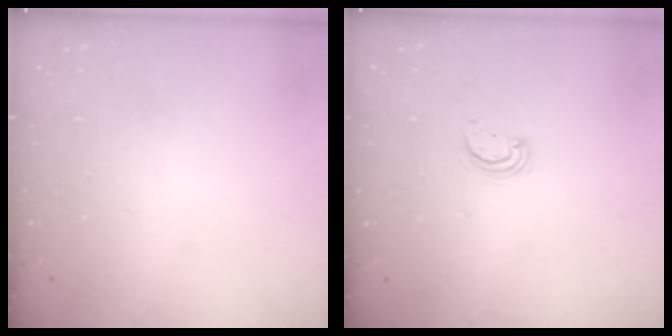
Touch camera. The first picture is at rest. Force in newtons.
{"total": 2.5, "press": 2.5, "slide": 0.3}